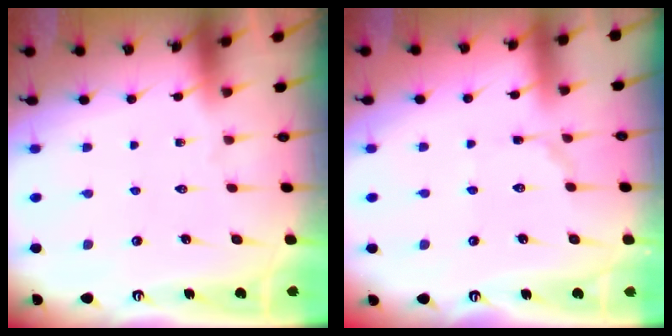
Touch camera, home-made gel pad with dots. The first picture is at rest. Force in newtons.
{"total": 3.0, "press": 2.9, "slide": 0.3}